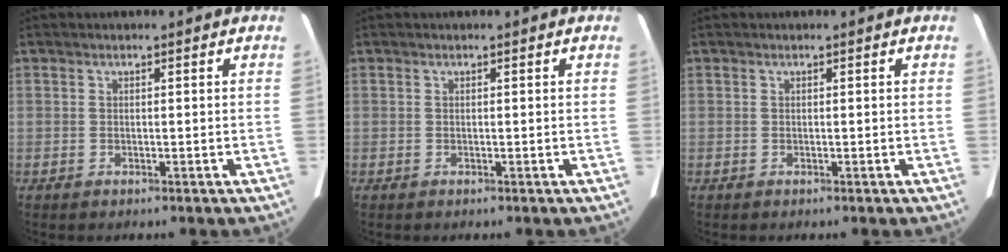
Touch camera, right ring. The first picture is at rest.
{"total": 0.0}
{"total": 0.0}